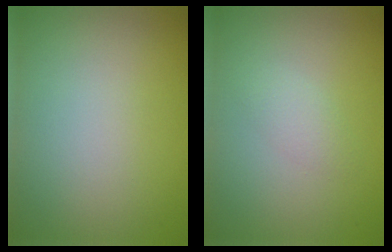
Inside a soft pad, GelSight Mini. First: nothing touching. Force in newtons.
{"total": 1.4, "press": 1.4, "slide": 0.1}